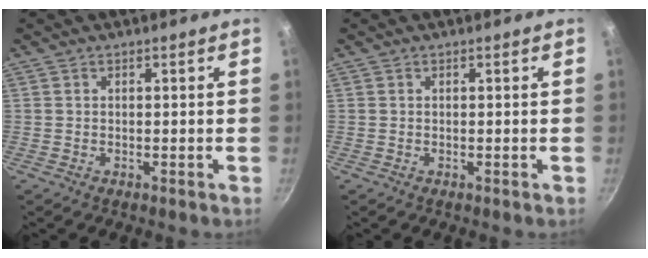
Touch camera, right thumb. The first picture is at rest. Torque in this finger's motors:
{"motor_torque": [0.00, 0.00, -0.15, 0.12, 0.00]}